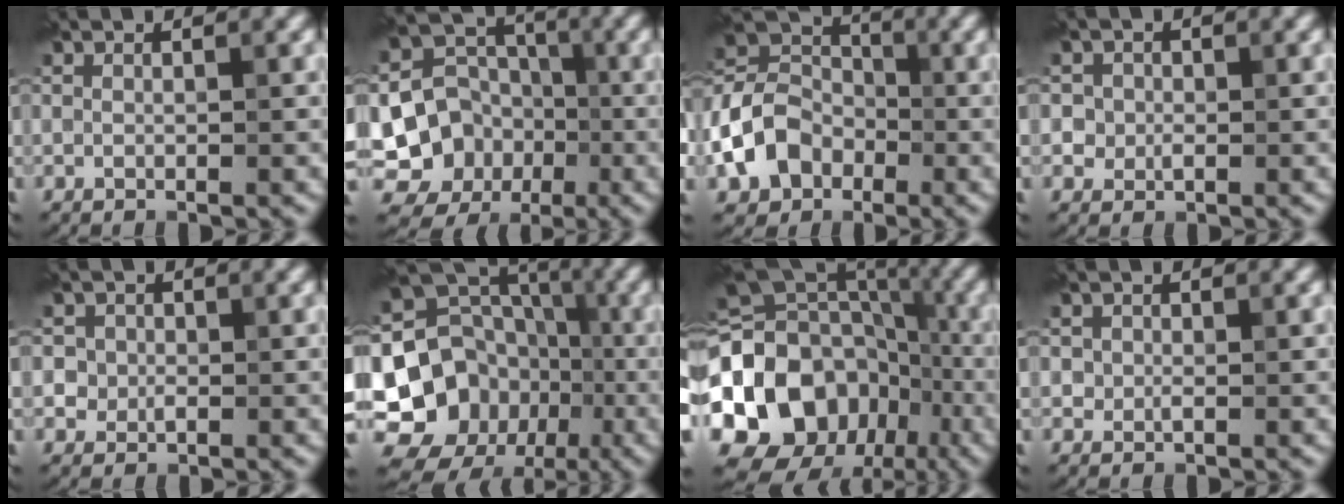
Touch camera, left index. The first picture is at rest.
{"total": 11.6, "force": [-3.3, 10.5, 3.6], "torque": [-0.062, -0.016, -0.069]}
{"total": 6.5, "force": [-2.5, 5.1, 3.2], "torque": [-0.063, 0.009, -0.067]}
{"total": 2.2, "force": [0.3, 2.0, 0.8], "torque": [0.001, 0.002, -0.007]}
{"total": 2.5, "force": [0.4, 2.3, 0.9], "torque": [0.003, 0.004, -0.008]}
{"total": 15.3, "force": [-4.8, 13.5, 5.4], "torque": [-0.117, 0.001, -0.092]}
{"total": 22.3, "force": [-6.1, 19.0, 10.0], "torque": [-0.215, 0.000, -0.123]}
{"total": 1.1, "force": [0.0, 1.0, 0.6], "torque": [-0.007, -0.001, -0.005]}